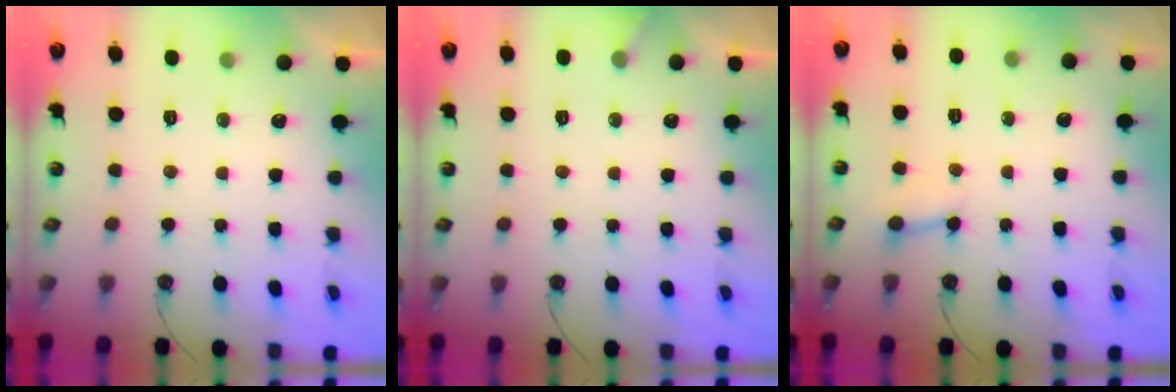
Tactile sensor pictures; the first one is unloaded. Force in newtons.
{"total": 4.6, "press": 4.6, "slide": 0.3}
{"total": 2.7, "press": 2.7, "slide": 0.1}